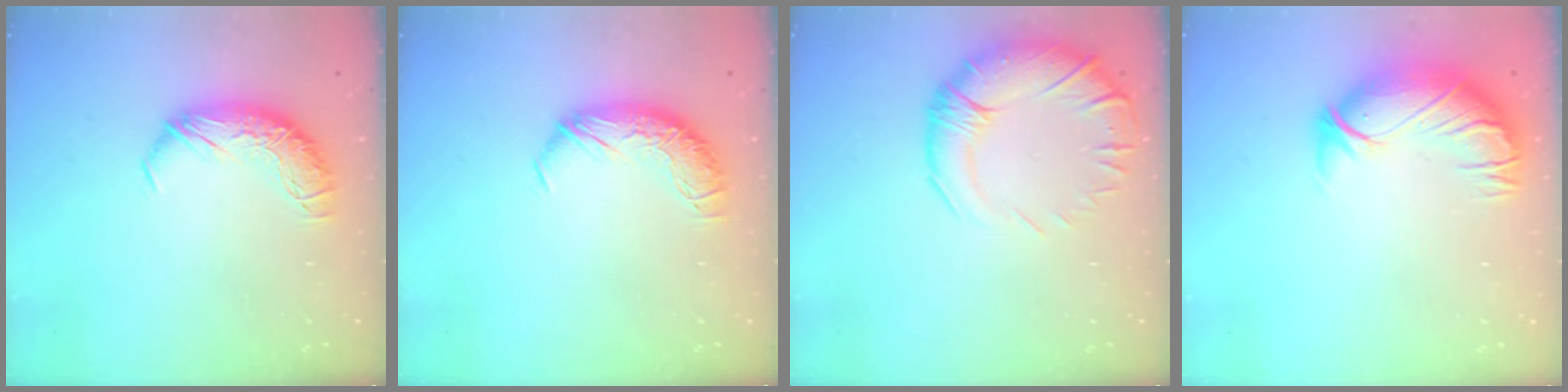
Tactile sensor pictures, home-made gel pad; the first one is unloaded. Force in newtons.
{"total": 0.0}
{"total": 4.5, "press": 2.3, "slide": 3.9}
{"total": 3.0, "press": 0.3, "slide": 3.0}